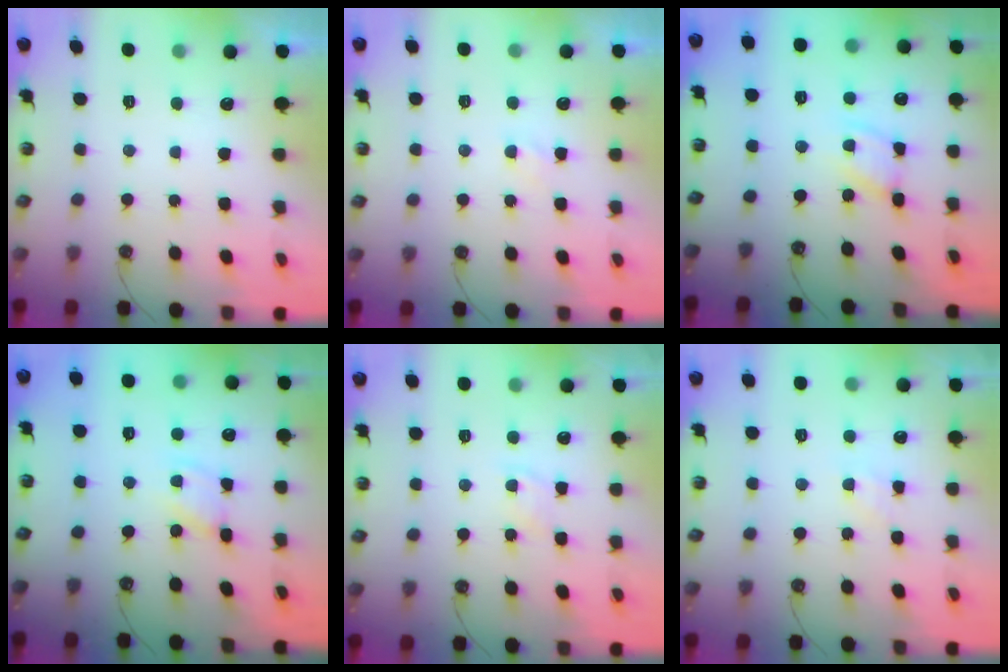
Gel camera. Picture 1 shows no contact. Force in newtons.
{"total": 2.7, "press": 2.6, "slide": 0.4}
{"total": 4.9, "press": 4.9, "slide": 0.3}
{"total": 2.8, "press": 2.8, "slide": 0.1}
{"total": 4.5, "press": 4.5, "slide": 0.5}
{"total": 4.8, "press": 4.8, "slide": 0.6}